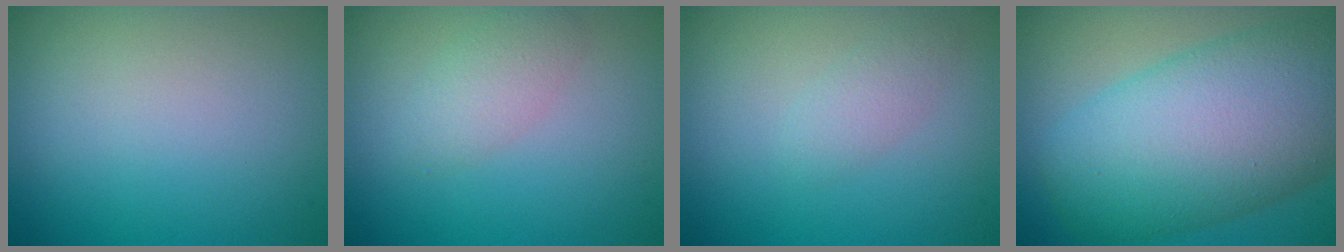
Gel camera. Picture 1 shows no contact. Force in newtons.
{"total": 2.1, "press": 2.1, "slide": 0.1}
{"total": 1.3, "press": 1.3, "slide": 0.0}
{"total": 12.0, "press": 12.0, "slide": 0.4}